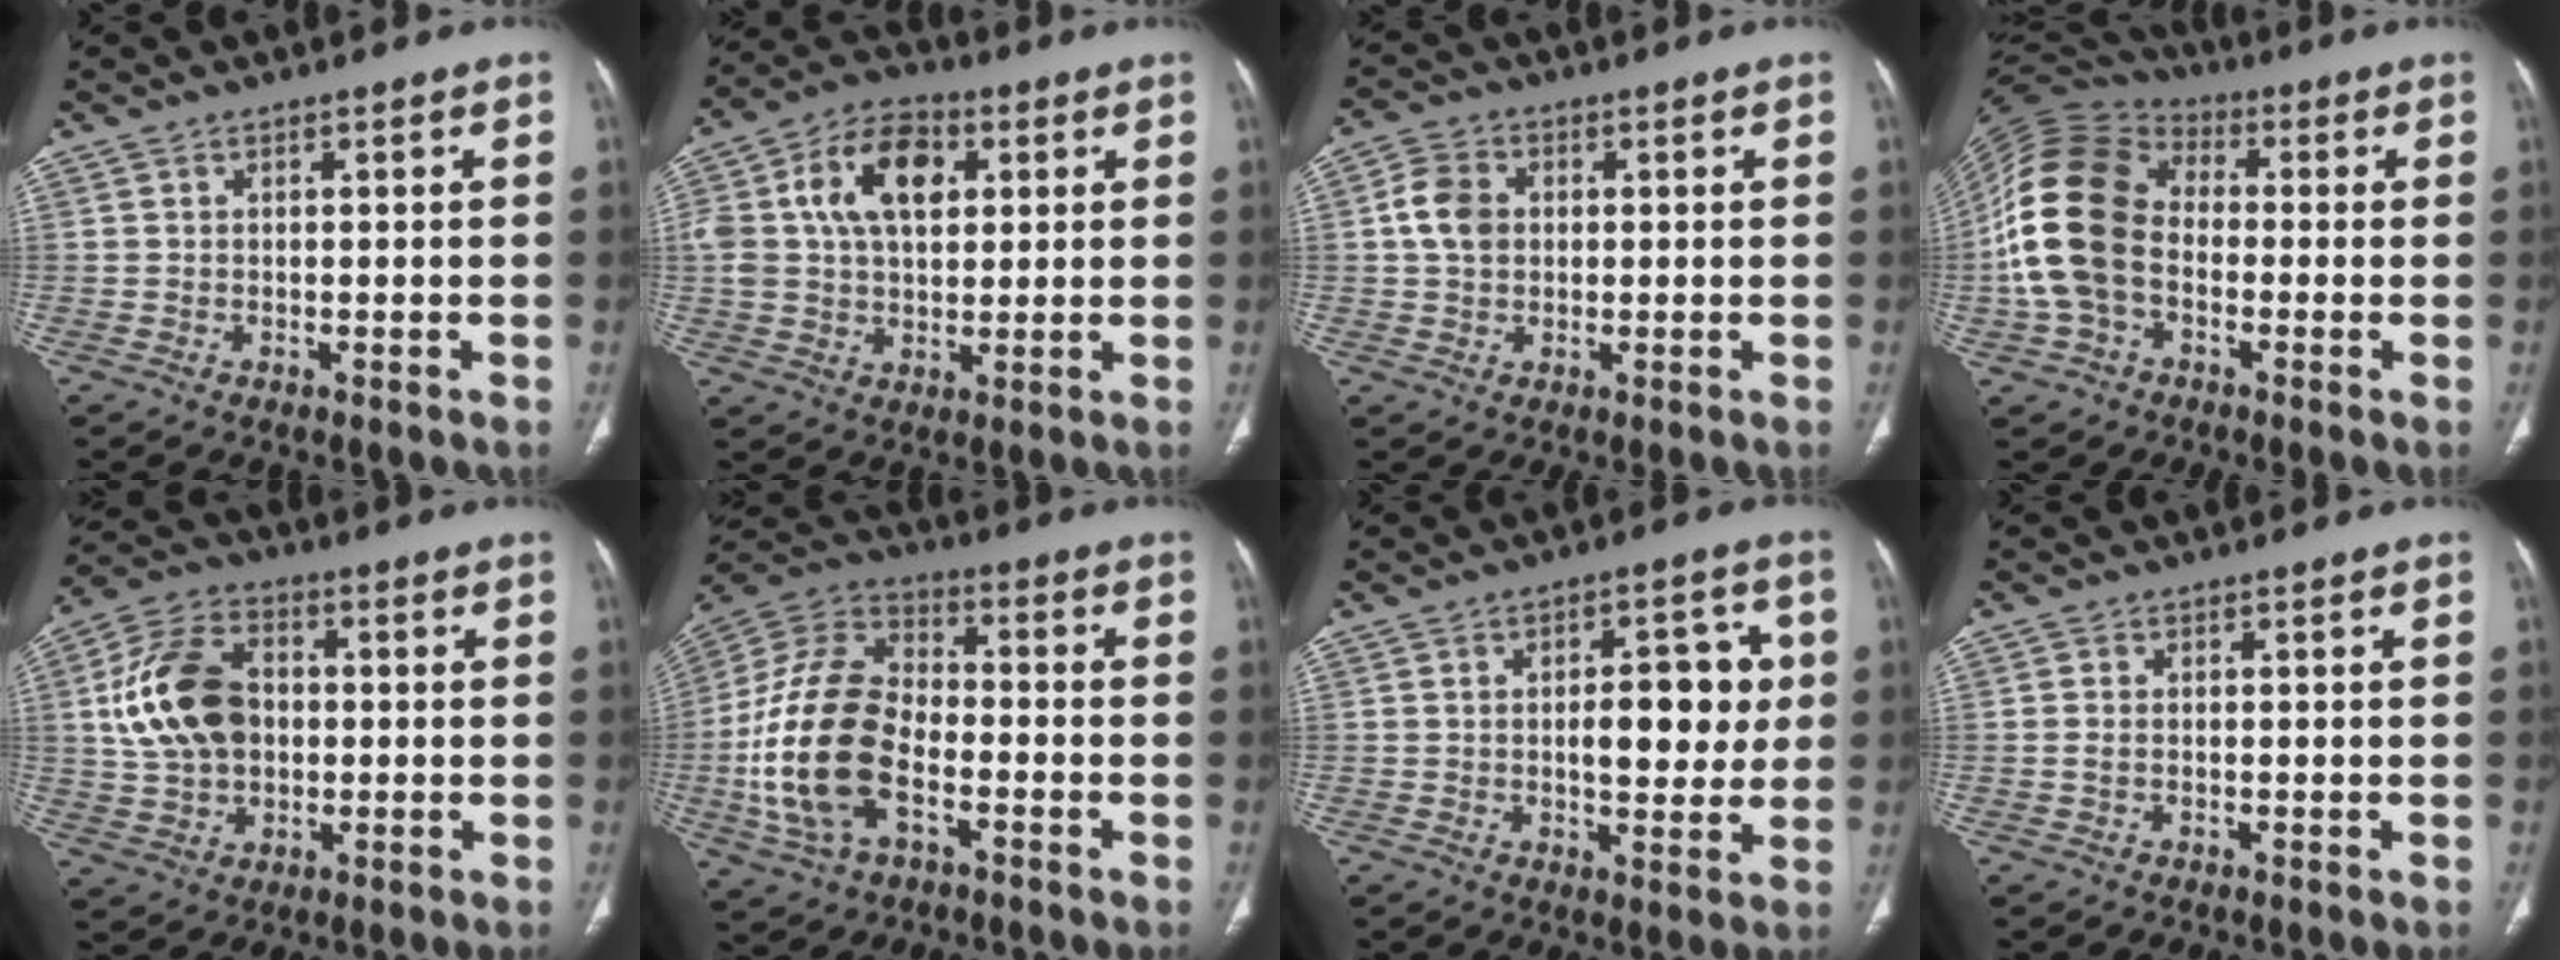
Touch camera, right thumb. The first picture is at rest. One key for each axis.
{"total": 14.8, "fx": 3.8, "fy": 9.5, "fz": 10.6, "tx": -0.177, "ty": 0.012, "tz": 0.064}
{"total": 6.1, "fx": 0.7, "fy": 4.9, "fz": 3.7, "tx": -0.064, "ty": 0.008, "tz": 0.008}
{"total": 17.4, "fx": -2.0, "fy": 12.1, "fz": 12.3, "tx": -0.253, "ty": 0.034, "tz": -0.044}
{"total": 15.0, "fx": 1.2, "fy": 10.5, "fz": 10.6, "tx": -0.183, "ty": 0.018, "tz": 0.020}
{"total": 19.6, "fx": -4.8, "fy": 11.4, "fz": 15.2, "tx": -0.303, "ty": 0.028, "tz": -0.090}
{"total": 10.8, "fx": 1.0, "fy": 5.3, "fz": 9.4, "tx": -0.096, "ty": 0.006, "tz": 0.017}
{"total": 1.0, "fx": -0.2, "fy": 0.7, "fz": 0.8, "tx": -0.015, "ty": 0.004, "tz": -0.003}